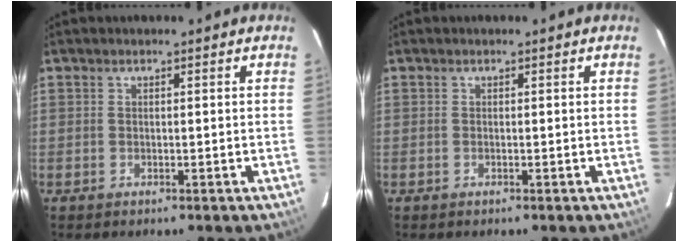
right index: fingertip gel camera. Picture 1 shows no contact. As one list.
[{"total": 0.0}]